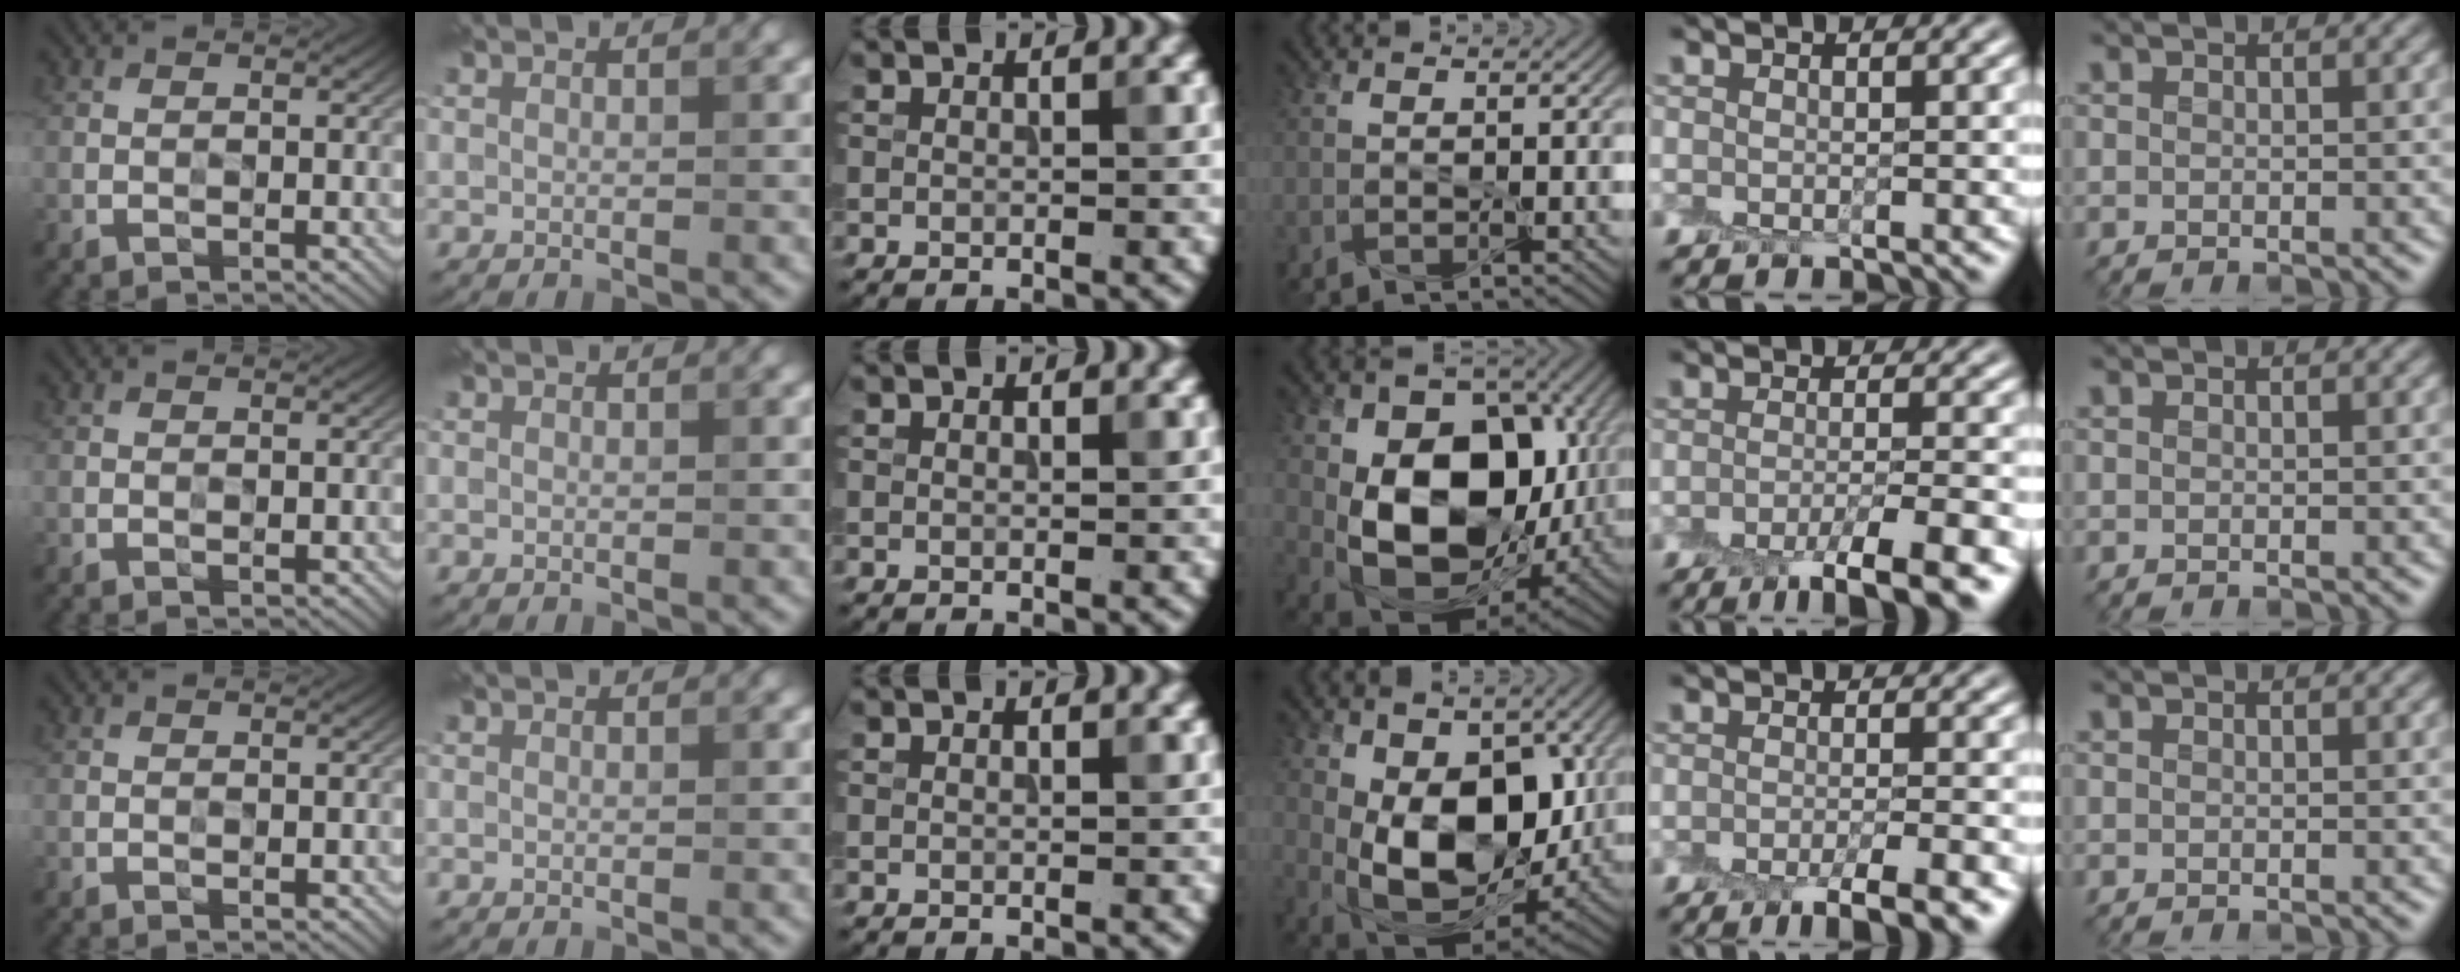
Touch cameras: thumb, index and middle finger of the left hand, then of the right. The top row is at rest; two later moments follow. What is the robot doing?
{"motion": "peel", "object": "plastic wrap"}